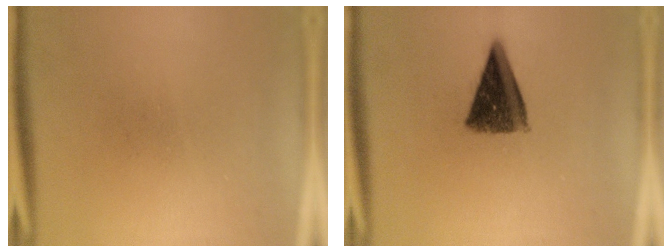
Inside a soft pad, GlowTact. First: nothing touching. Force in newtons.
{"total": 9.5}